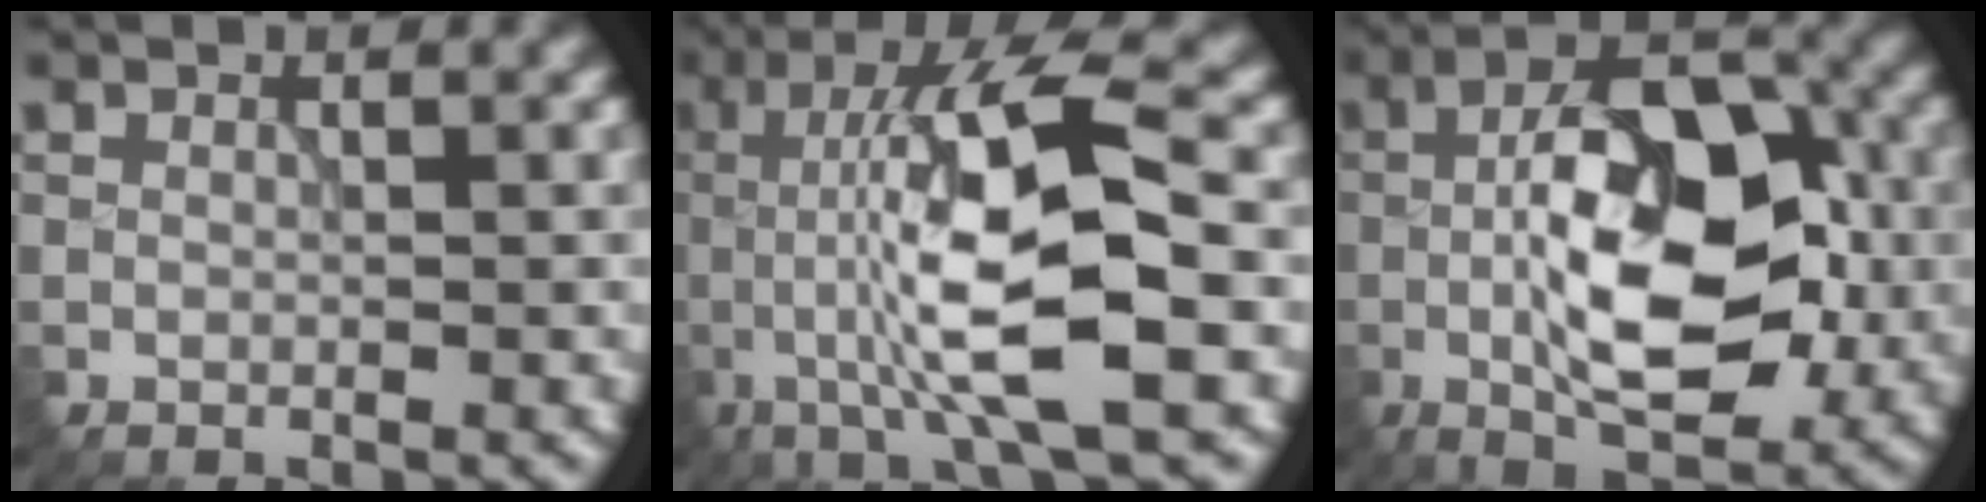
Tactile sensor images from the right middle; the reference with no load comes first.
{"total": 10.9, "force": [-1.4, 2.3, 10.6], "torque": [-0.186, 0.012, -0.028]}
{"total": 11.7, "force": [-1.5, 5.4, 10.3], "torque": [-0.174, 0.012, -0.033]}